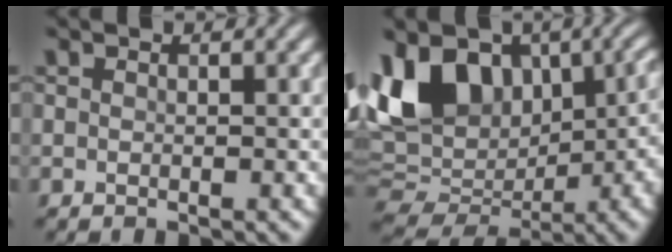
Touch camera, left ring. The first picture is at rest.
{"total": 16.4, "force": [3.2, 10.7, 12.0], "torque": [-0.196, 0.003, 0.065]}